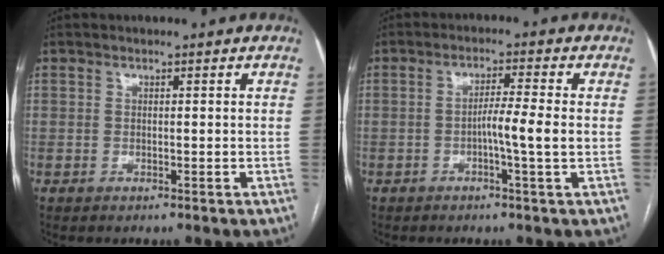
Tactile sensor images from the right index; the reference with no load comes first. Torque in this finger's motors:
{"motor_torque": [0.40, 0.20, 0.41, 0.09]}